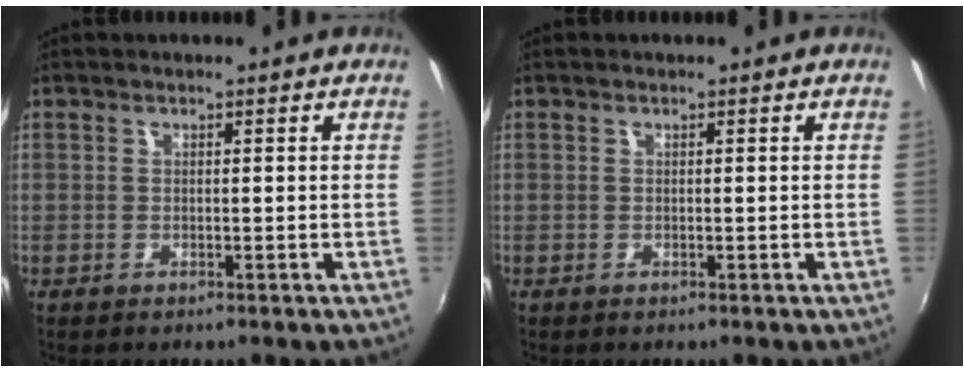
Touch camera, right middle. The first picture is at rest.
{"total": 0.0}